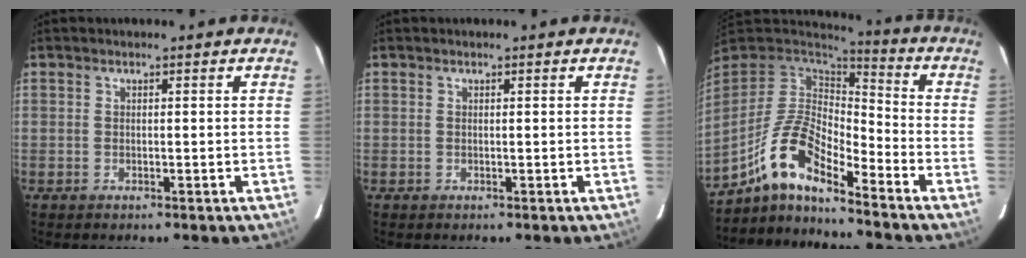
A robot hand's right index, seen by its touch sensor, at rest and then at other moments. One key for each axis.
{"total": 0.0}
{"total": 12.1, "fx": -8.1, "fy": 3.3, "fz": 8.4, "tx": -0.176, "ty": 0.028, "tz": -0.148}